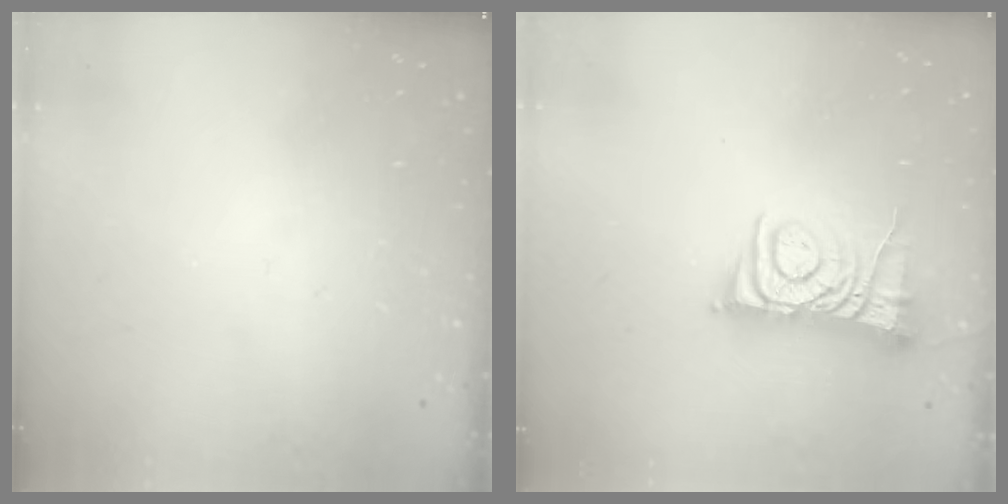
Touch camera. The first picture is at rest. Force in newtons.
{"total": 8.6, "press": 8.5, "slide": 1.0}